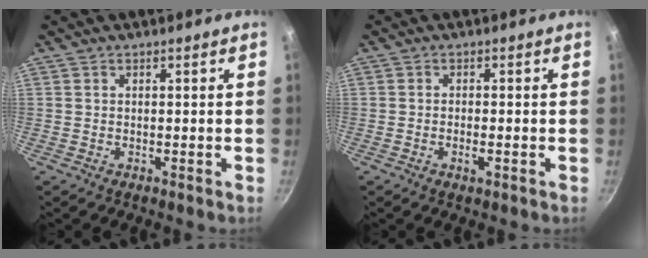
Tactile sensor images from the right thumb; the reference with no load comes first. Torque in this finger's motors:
{"motor_torque": [-0.45, -0.07, -0.35, 0.16, -0.06]}